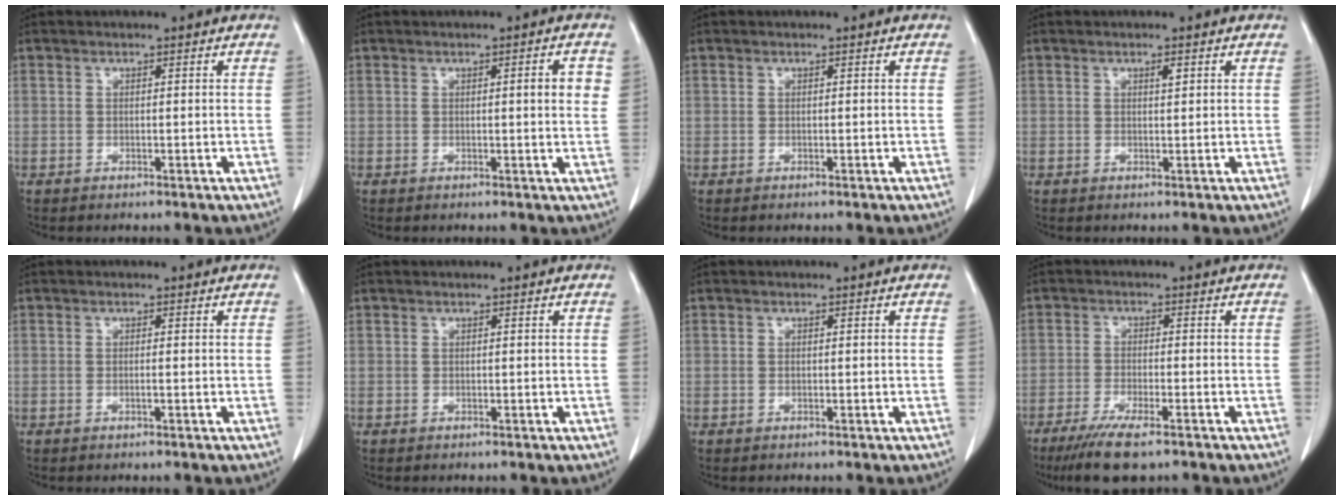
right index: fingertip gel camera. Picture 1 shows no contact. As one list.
[{"total": 2.9, "force": [0.6, 0.4, 2.8], "torque": [-0.035, 0.003, 0.006]}, {"total": 0.0}, {"total": 0.9, "force": [0.5, 0.2, 0.7], "torque": [-0.016, -0.001, 0.008]}, {"total": 0.6, "force": [-0.2, -0.2, 0.5], "torque": [-0.010, 0.000, -0.003]}, {"total": 0.0}, {"total": 0.0}, {"total": 7.6, "force": [-5.5, 1.1, 5.2], "torque": [-0.089, -0.018, -0.084]}]